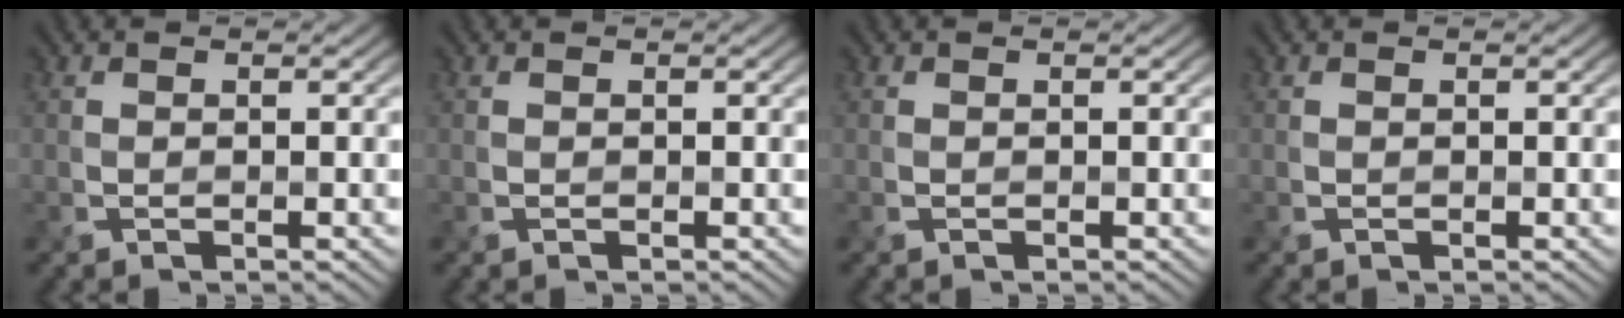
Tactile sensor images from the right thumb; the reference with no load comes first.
{"total": 0.0}
{"total": 0.0}
{"total": 0.0}